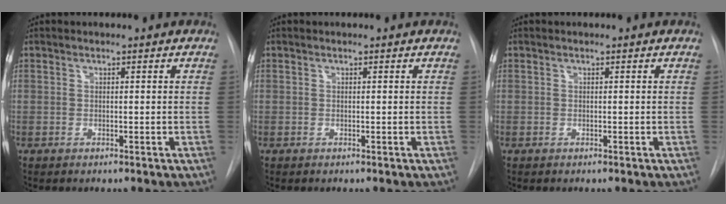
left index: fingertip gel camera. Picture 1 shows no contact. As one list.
[{"total": 0.0}, {"total": 0.0}]